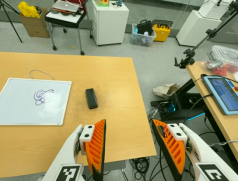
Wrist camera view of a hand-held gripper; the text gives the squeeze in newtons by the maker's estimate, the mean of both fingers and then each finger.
{"total": 0.0}